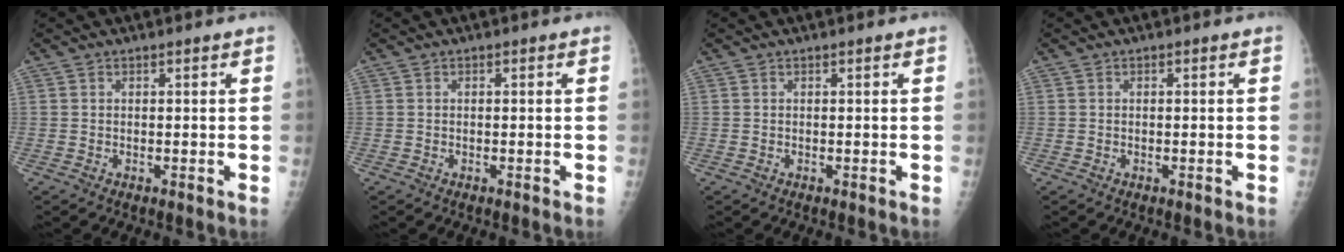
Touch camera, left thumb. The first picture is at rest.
{"total": 0.0}
{"total": 0.0}
{"total": 0.0}